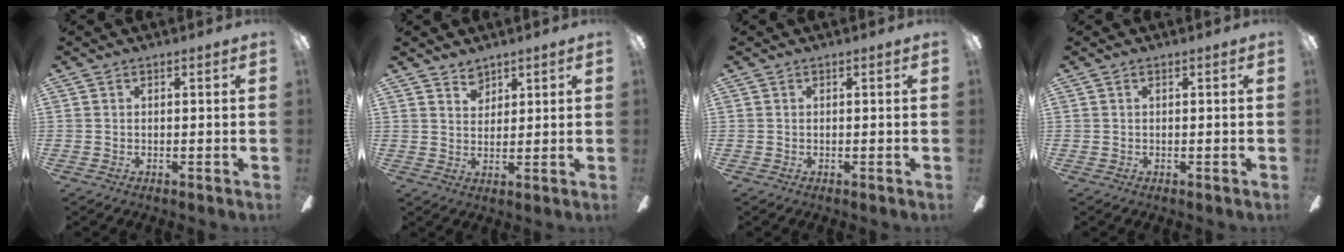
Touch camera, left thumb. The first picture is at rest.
{"total": 3.9, "force": [3.1, 2.3, 0.3], "torque": [0.002, -0.015, 0.058]}
{"total": 0.0}
{"total": 0.0}